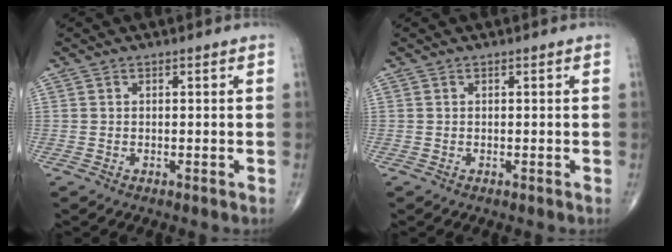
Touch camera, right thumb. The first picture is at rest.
{"total": 0.0}